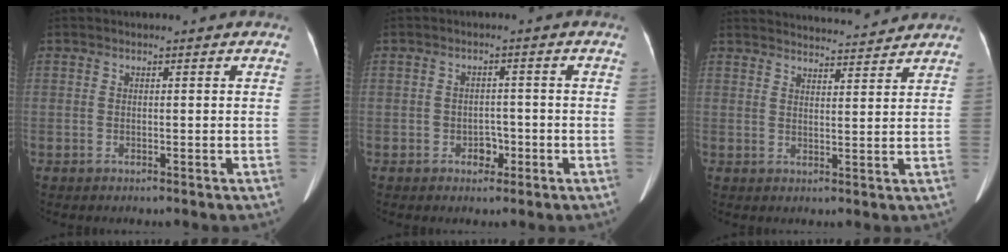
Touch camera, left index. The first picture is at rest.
{"total": 2.5, "force": [-1.2, 1.9, 1.2], "torque": [-0.014, 0.005, -0.014]}
{"total": 12.1, "force": [11.8, 1.0, 2.5], "torque": [-0.030, 0.015, 0.154]}